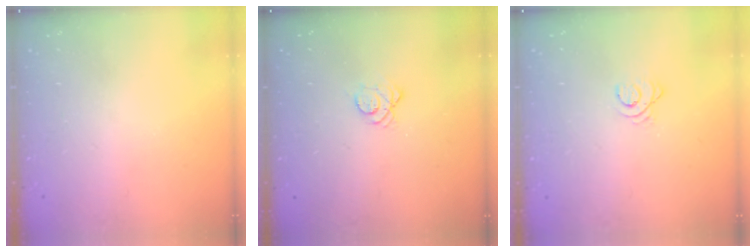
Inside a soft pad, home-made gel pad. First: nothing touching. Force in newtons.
{"total": 4.3, "press": 4.3, "slide": 0.3}
{"total": 2.5, "press": 2.5, "slide": 0.3}